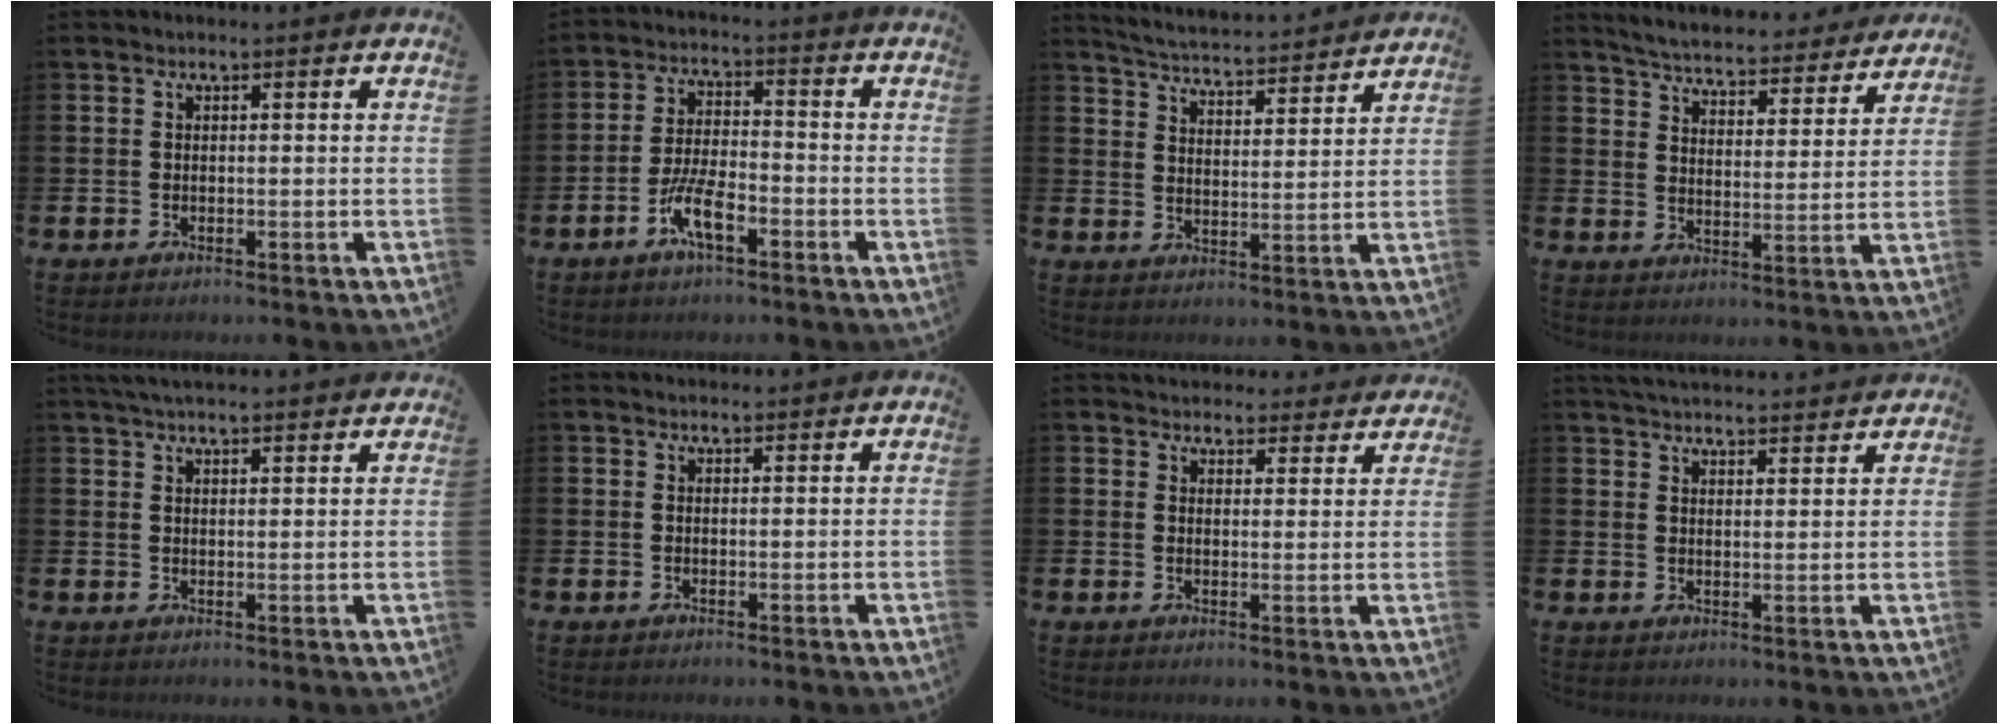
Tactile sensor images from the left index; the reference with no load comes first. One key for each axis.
{"total": 5.8, "fx": -2.8, "fy": 1.8, "fz": 4.8, "tx": -0.098, "ty": 0.002, "tz": -0.054}
{"total": 4.8, "fx": 4.8, "fy": 0.2, "fz": 0.5, "tx": -0.030, "ty": -0.041, "tz": 0.080}
{"total": 5.3, "fx": 5.2, "fy": 0.5, "fz": 0.9, "tx": -0.042, "ty": -0.039, "tz": 0.086}
{"total": 3.8, "fx": 3.7, "fy": 0.4, "fz": 0.9, "tx": -0.023, "ty": -0.009, "tz": 0.067}
{"total": 1.0, "fx": 1.0, "fy": 0.3, "fz": 0.1, "tx": 0.011, "ty": -0.002, "tz": 0.015}
{"total": 4.0, "fx": 3.8, "fy": 1.3, "fz": -0.1, "tx": 0.000, "ty": -0.023, "tz": 0.067}
{"total": 4.3, "fx": 4.3, "fy": 0.1, "fz": 0.2, "tx": -0.012, "ty": -0.027, "tz": 0.078}